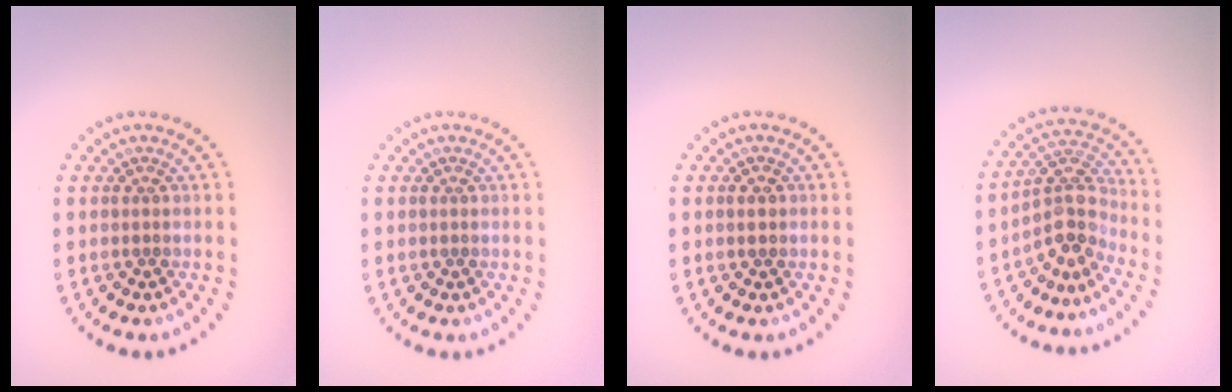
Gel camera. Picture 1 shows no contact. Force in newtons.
{"total": 0.0}
{"total": 1.3, "press": 1.3, "slide": 0.1}
{"total": 3.8, "press": 2.8, "slide": 2.6}